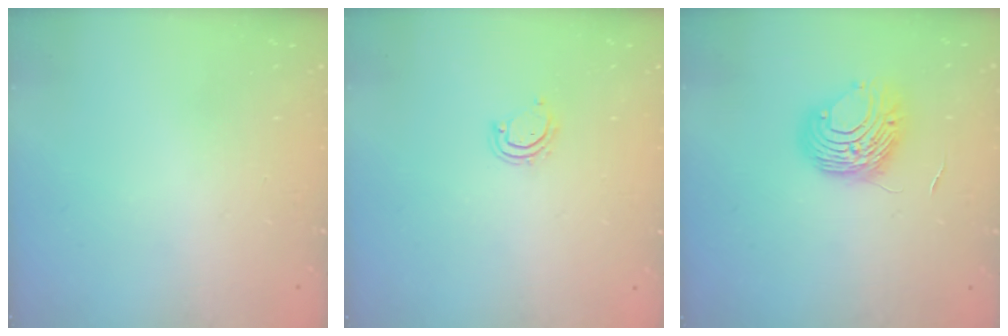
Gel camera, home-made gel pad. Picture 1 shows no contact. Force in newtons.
{"total": 4.9, "press": 4.9, "slide": 0.3}
{"total": 8.7, "press": 8.7, "slide": 0.4}